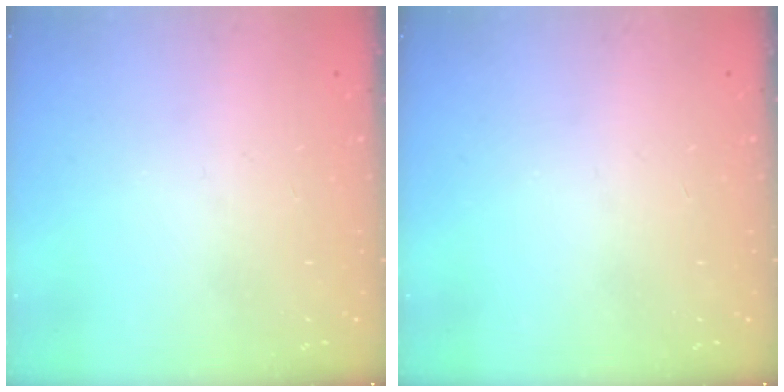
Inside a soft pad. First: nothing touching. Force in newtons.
{"total": 0.0}